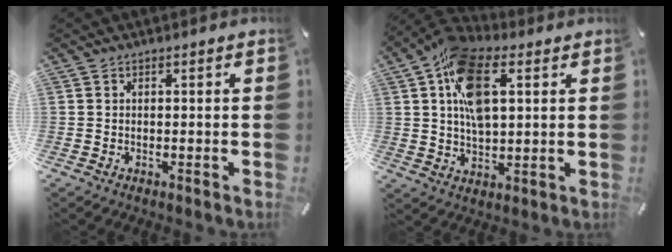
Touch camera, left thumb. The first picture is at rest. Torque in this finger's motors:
{"motor_torque": [2.50, 2.51, 1.92, -0.85, 0.61]}